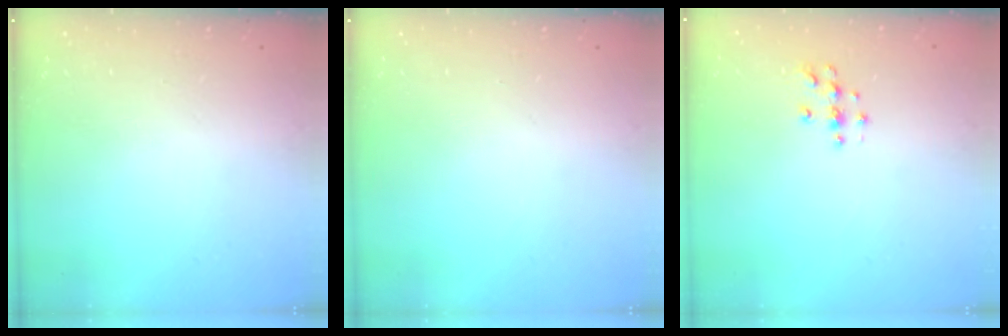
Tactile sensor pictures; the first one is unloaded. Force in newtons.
{"total": 0.0}
{"total": 3.9, "press": 3.8, "slide": 0.4}